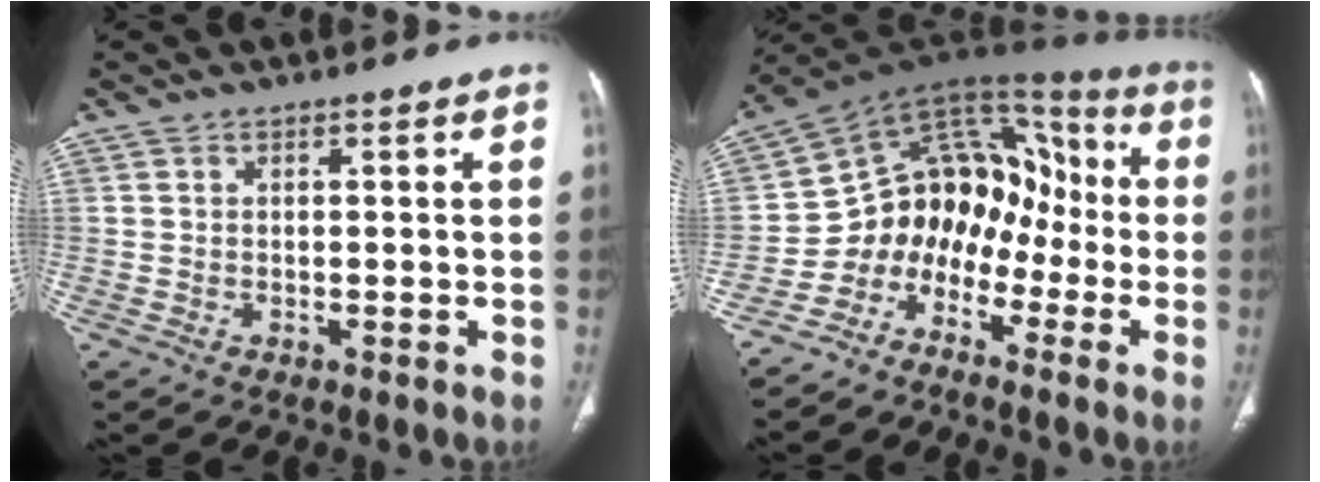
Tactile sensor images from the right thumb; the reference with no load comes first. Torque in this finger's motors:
{"motor_torque": [0.31, 0.19, 0.73, -0.69, 0.08]}